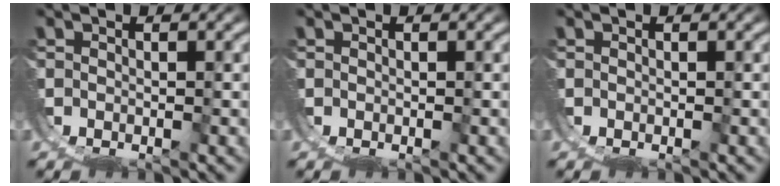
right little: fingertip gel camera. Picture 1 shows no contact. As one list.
[{"total": 0.0}, {"total": 0.0}]